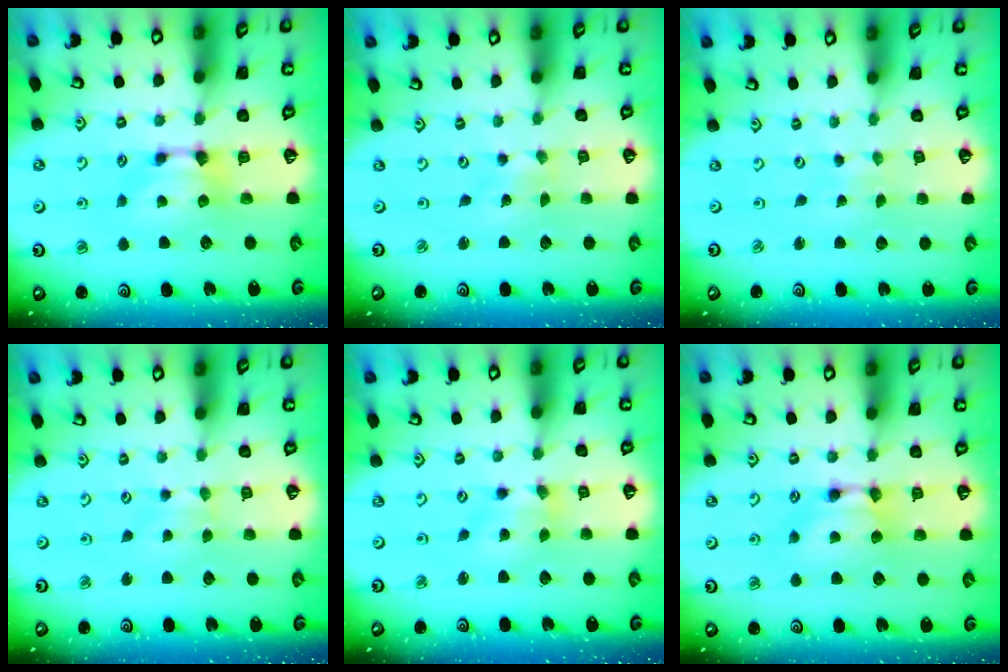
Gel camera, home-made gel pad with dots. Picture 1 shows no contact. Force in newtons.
{"total": 6.0, "press": 6.0, "slide": 0.6}
{"total": 6.5, "press": 6.5, "slide": 0.4}
{"total": 2.1, "press": 1.6, "slide": 1.4}
{"total": 2.4, "press": 1.9, "slide": 1.4}
{"total": 1.7, "press": 1.7, "slide": 0.2}